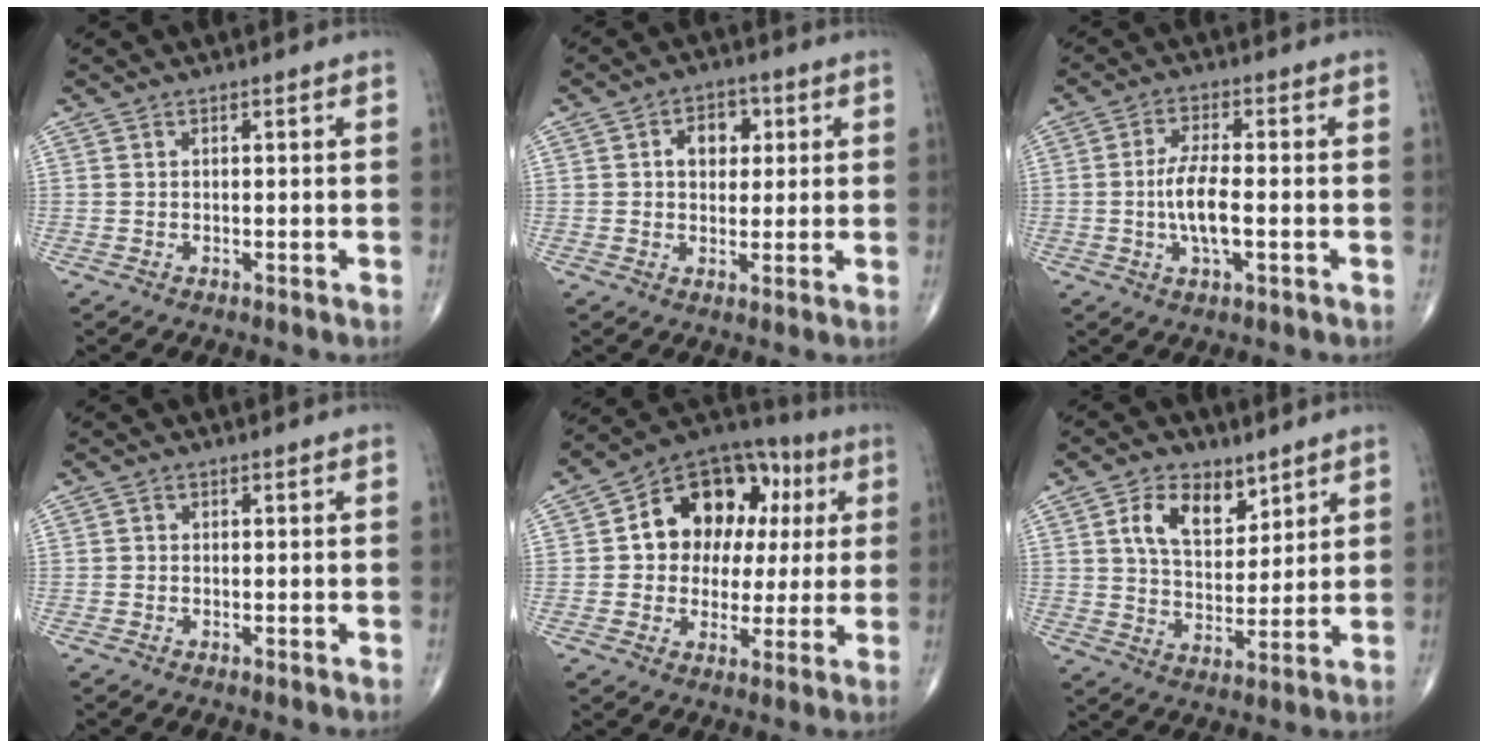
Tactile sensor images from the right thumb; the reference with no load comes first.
{"total": 6.3, "force": [1.6, 4.6, 4.0], "torque": [-0.026, 0.004, 0.019]}
{"total": 7.2, "force": [-1.1, 2.3, 6.7], "torque": [-0.137, 0.002, -0.024]}
{"total": 0.5, "force": [-0.1, 0.5, 0.2], "torque": [0.000, 0.001, -0.005]}
{"total": 17.5, "force": [3.6, 13.0, 11.1], "torque": [-0.104, 0.026, 0.052]}
{"total": 10.2, "force": [5.0, 6.1, 6.4], "torque": [-0.085, -0.028, 0.092]}